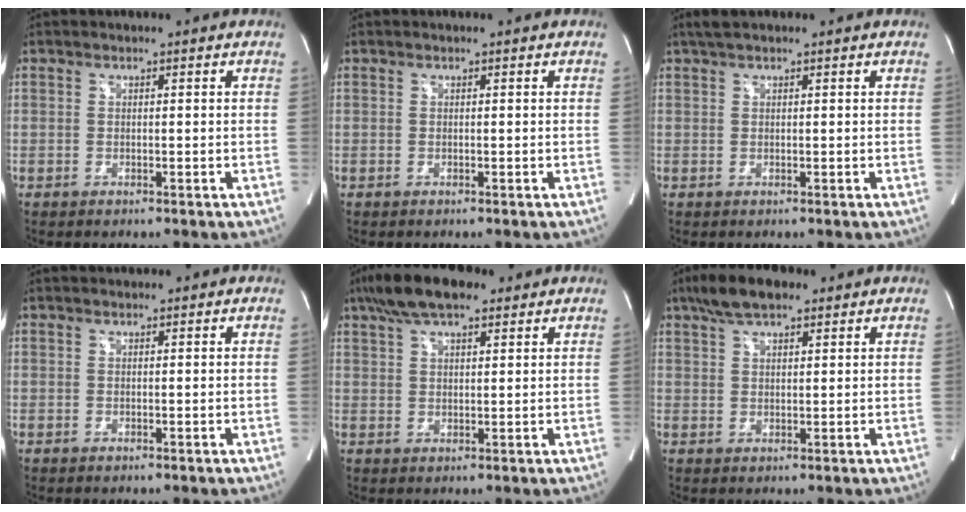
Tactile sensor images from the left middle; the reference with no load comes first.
{"total": 0.0}
{"total": 2.3, "force": [1.8, 0.4, 1.4], "torque": [-0.029, 0.022, 0.033]}
{"total": 0.6, "force": [0.6, 0.2, 0.0], "torque": [-0.009, 0.013, 0.012]}
{"total": 9.4, "force": [6.6, 3.0, 6.1], "torque": [-0.116, 0.026, 0.113]}
{"total": 6.8, "force": [4.8, 2.4, 4.2], "torque": [-0.085, 0.022, 0.085]}